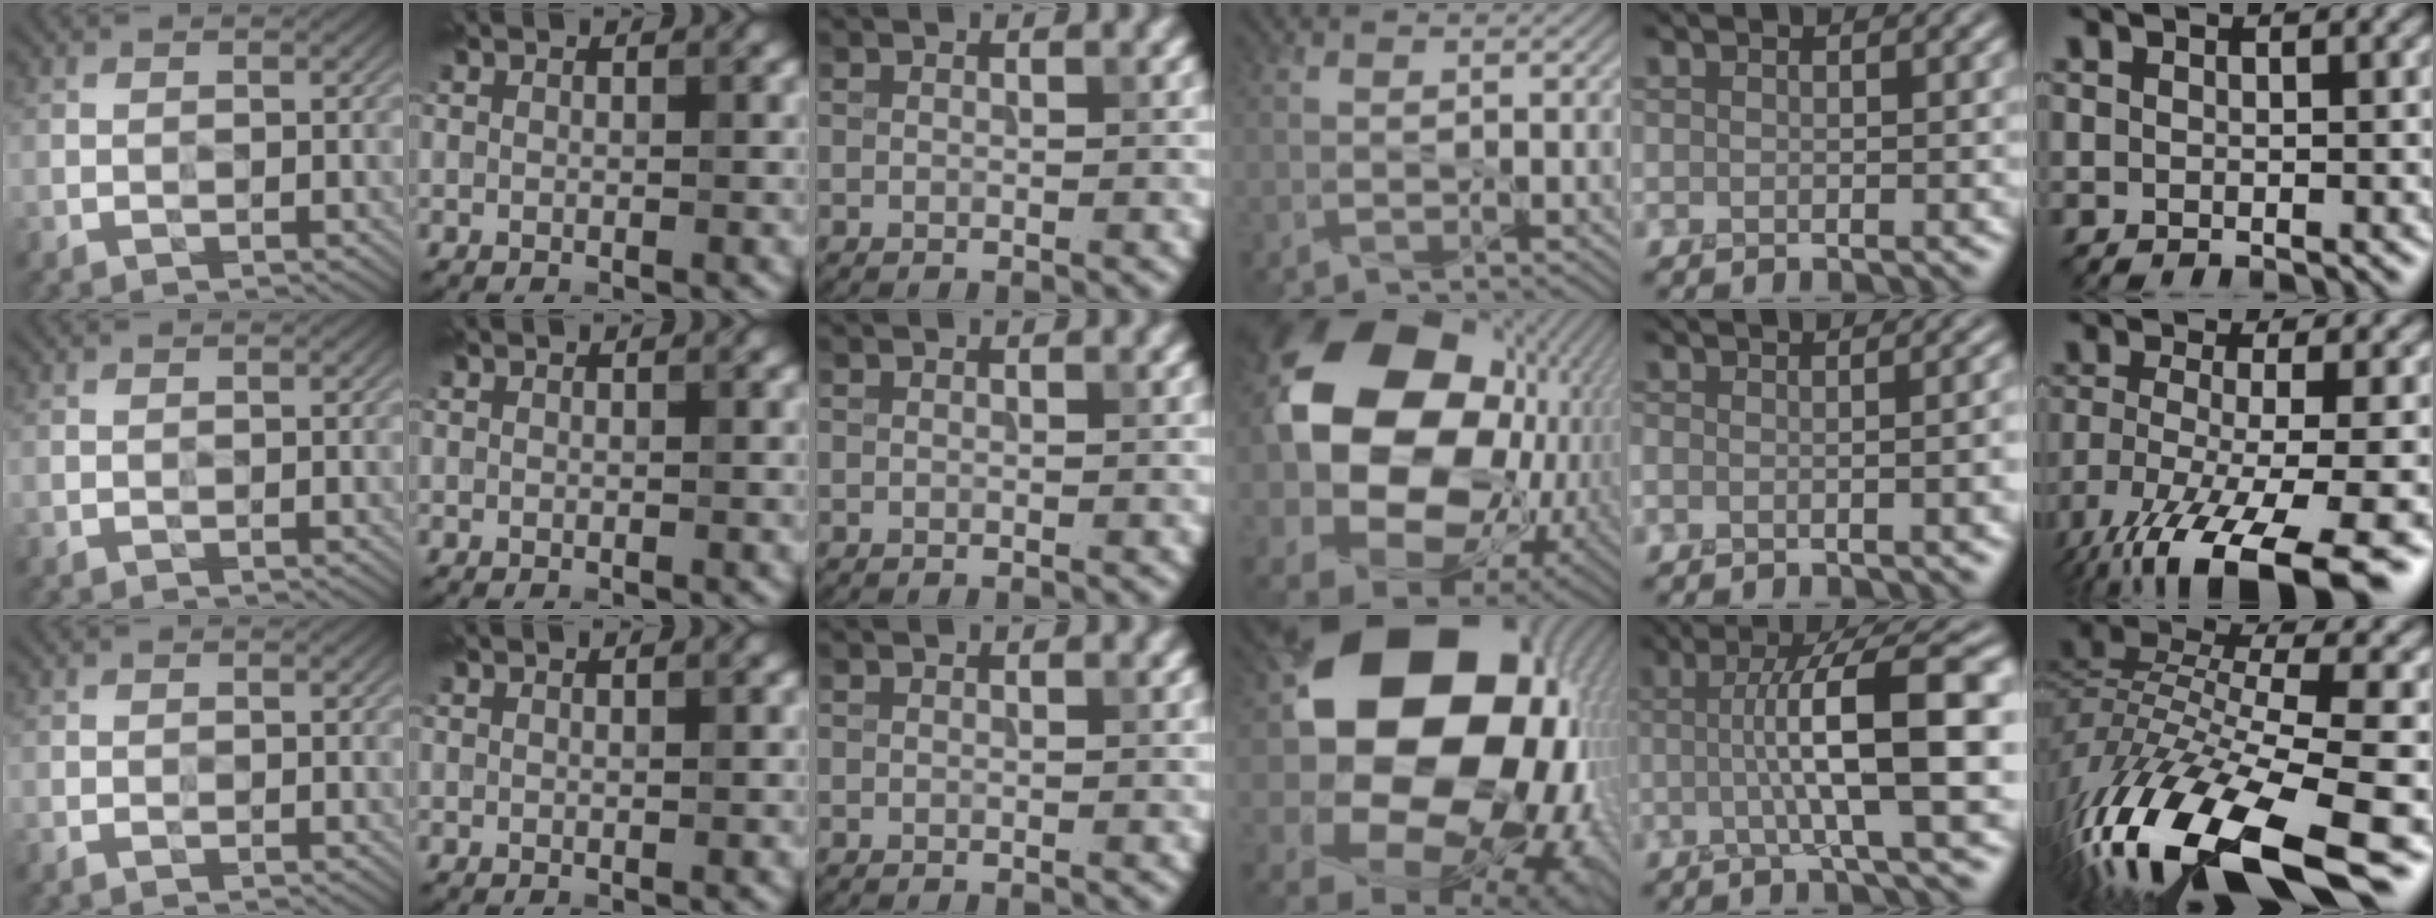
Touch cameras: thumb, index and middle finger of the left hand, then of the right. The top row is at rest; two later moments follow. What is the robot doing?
{"motion": "peel", "object": "tape"}